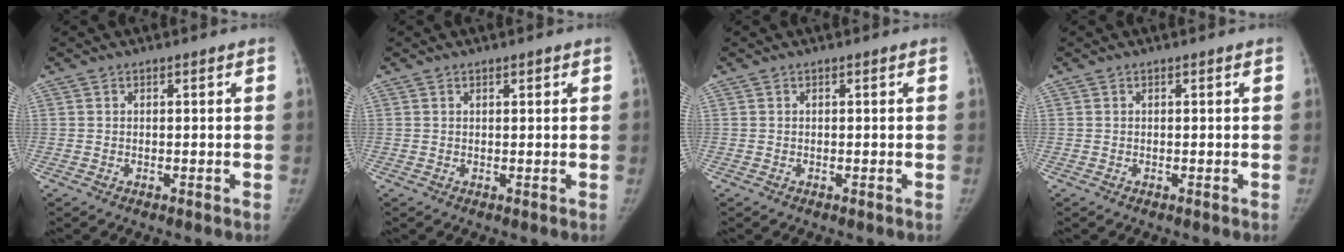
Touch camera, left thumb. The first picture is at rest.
{"total": 1.0, "force": [0.6, 0.3, 0.7], "torque": [-0.008, -0.001, 0.010]}
{"total": 0.0}
{"total": 0.0}